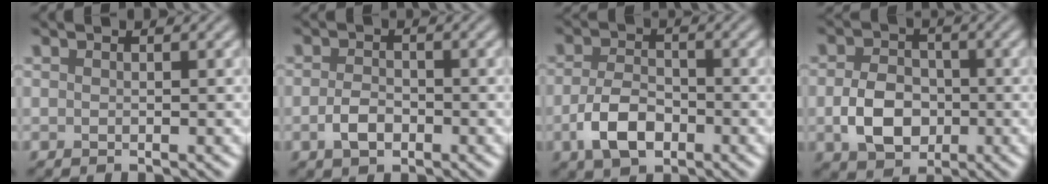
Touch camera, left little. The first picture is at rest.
{"total": 2.3, "force": [-1.0, 1.4, 1.5], "torque": [-0.030, 0.000, -0.024]}
{"total": 4.5, "force": [-1.9, 2.5, 3.1], "torque": [-0.067, -0.003, -0.040]}
{"total": 5.0, "force": [-1.2, 3.7, 3.2], "torque": [-0.066, -0.005, -0.025]}